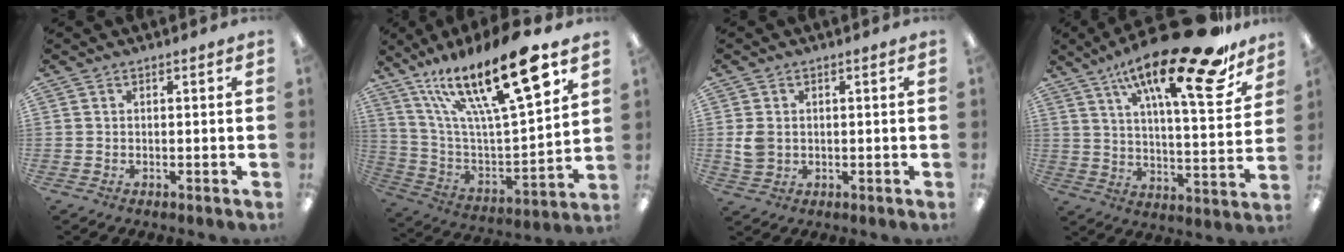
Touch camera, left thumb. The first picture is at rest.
{"total": 23.7, "force": [15.0, 5.7, 17.4], "torque": [-0.305, -0.097, 0.244]}
{"total": 4.0, "force": [0.5, 3.2, 2.4], "torque": [-0.043, 0.001, 0.009]}
{"total": 24.0, "force": [15.9, 5.8, 17.0], "torque": [-0.270, -0.096, 0.252]}